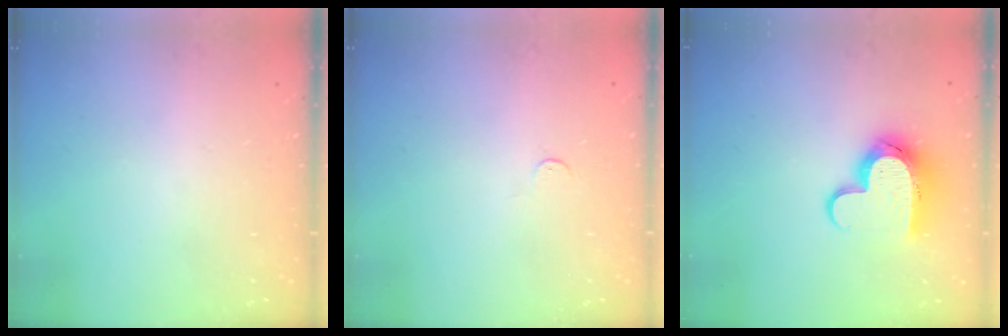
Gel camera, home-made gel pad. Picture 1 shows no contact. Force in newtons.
{"total": 3.2, "press": 3.2, "slide": 0.2}
{"total": 12.4, "press": 12.3, "slide": 1.0}